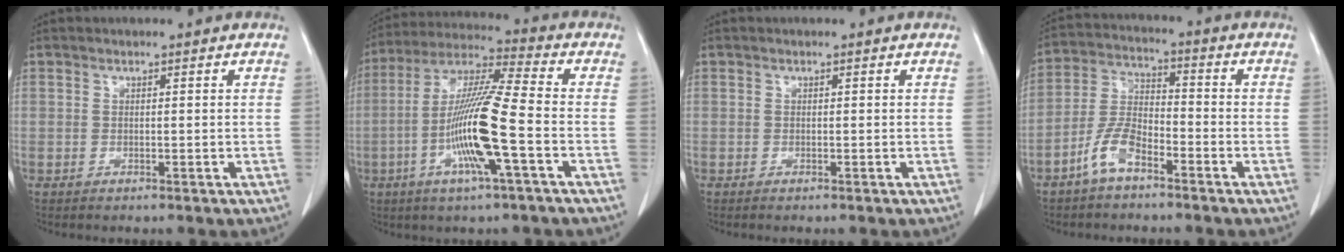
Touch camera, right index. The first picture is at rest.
{"total": 14.2, "force": [-3.8, 0.1, 13.7], "torque": [-0.272, -0.003, -0.078]}
{"total": 0.0}
{"total": 7.1, "force": [-4.5, 2.7, 4.8], "torque": [-0.111, 0.009, -0.092]}